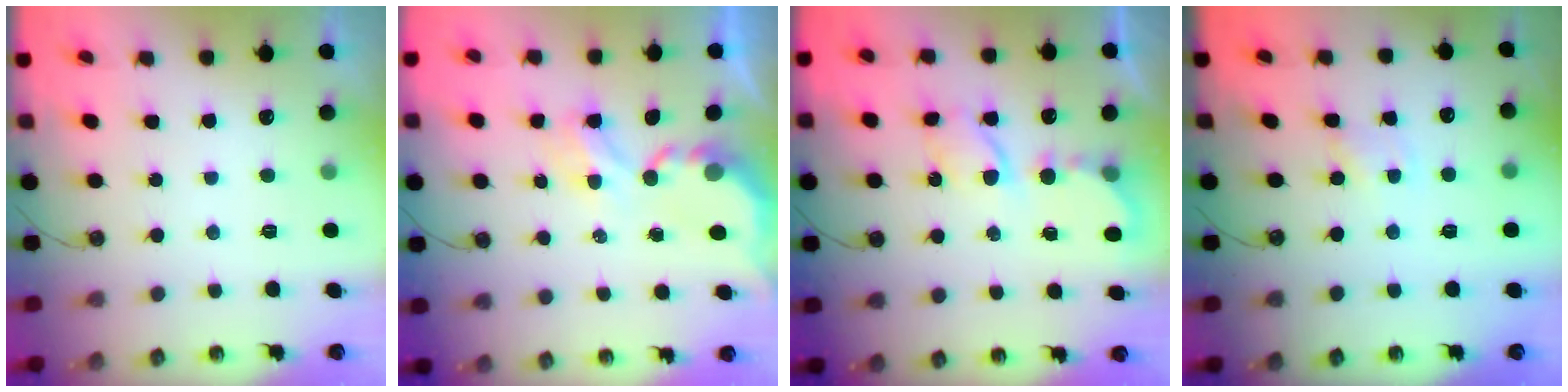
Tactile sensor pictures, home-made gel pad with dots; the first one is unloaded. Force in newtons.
{"total": 4.6, "press": 4.6, "slide": 0.3}
{"total": 6.5, "press": 6.5, "slide": 0.2}
{"total": 1.1, "press": 1.1, "slide": 0.2}